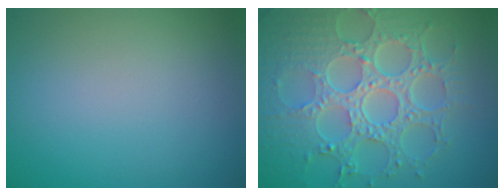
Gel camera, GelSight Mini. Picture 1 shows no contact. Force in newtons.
{"total": 8.9, "press": 6.5, "slide": 6.1}